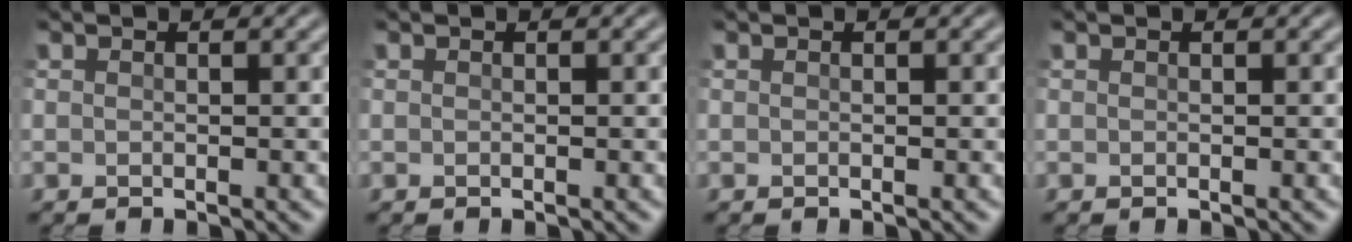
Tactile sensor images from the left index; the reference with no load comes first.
{"total": 0.0}
{"total": 0.0}
{"total": 0.0}